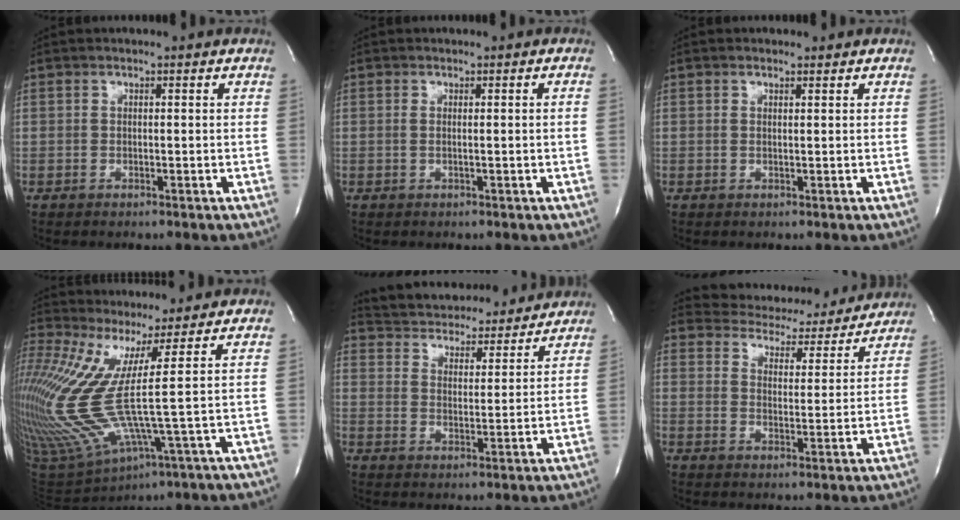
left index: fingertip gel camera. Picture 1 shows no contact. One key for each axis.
{"total": 1.2, "fx": 0.0, "fy": -0.3, "fz": 1.2, "tx": -0.027, "ty": 0.006, "tz": 0.005}
{"total": 0.6, "fx": 0.5, "fy": 0.2, "fz": 0.4, "tx": -0.014, "ty": -0.002, "tz": 0.006}
{"total": 13.4, "fx": 4.0, "fy": -0.8, "fz": 12.8, "tx": -0.298, "ty": -0.010, "tz": 0.092}
{"total": 16.3, "fx": 15.5, "fy": 3.8, "fz": 3.3, "tx": -0.053, "ty": 0.016, "tz": 0.221}
{"total": 14.8, "fx": 14.2, "fy": 3.8, "fz": 2.2, "tx": -0.017, "ty": -0.004, "tz": 0.177}